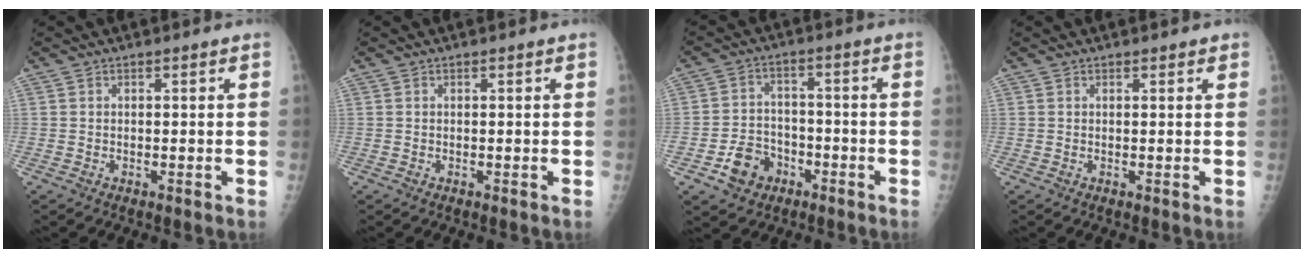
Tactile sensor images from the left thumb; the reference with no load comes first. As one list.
[{"total": 0.0}, {"total": 7.8, "force": [-3.9, 6.0, 3.0], "torque": [-0.031, 0.027, -0.064]}, {"total": 0.9, "force": [0.7, 0.3, 0.5], "torque": [-0.007, -0.002, 0.007]}]